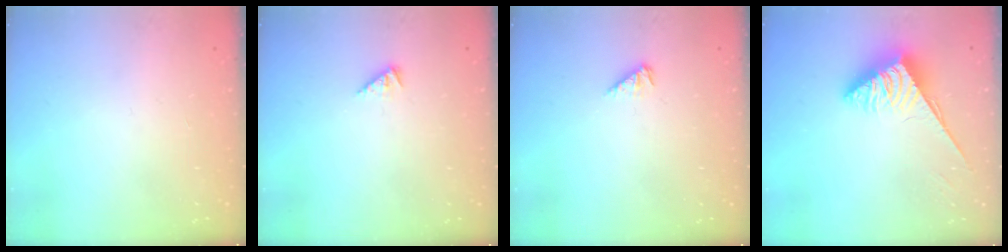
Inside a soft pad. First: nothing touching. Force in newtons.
{"total": 1.9, "press": 1.9, "slide": 0.4}
{"total": 2.7, "press": 2.6, "slide": 0.4}
{"total": 3.7, "press": 3.7, "slide": 0.6}